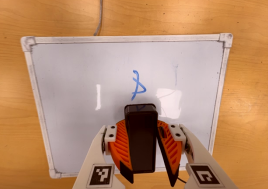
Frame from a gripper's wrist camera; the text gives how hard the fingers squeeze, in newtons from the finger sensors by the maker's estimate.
{"total": 9.9, "left": 10.1, "right": 9.7}